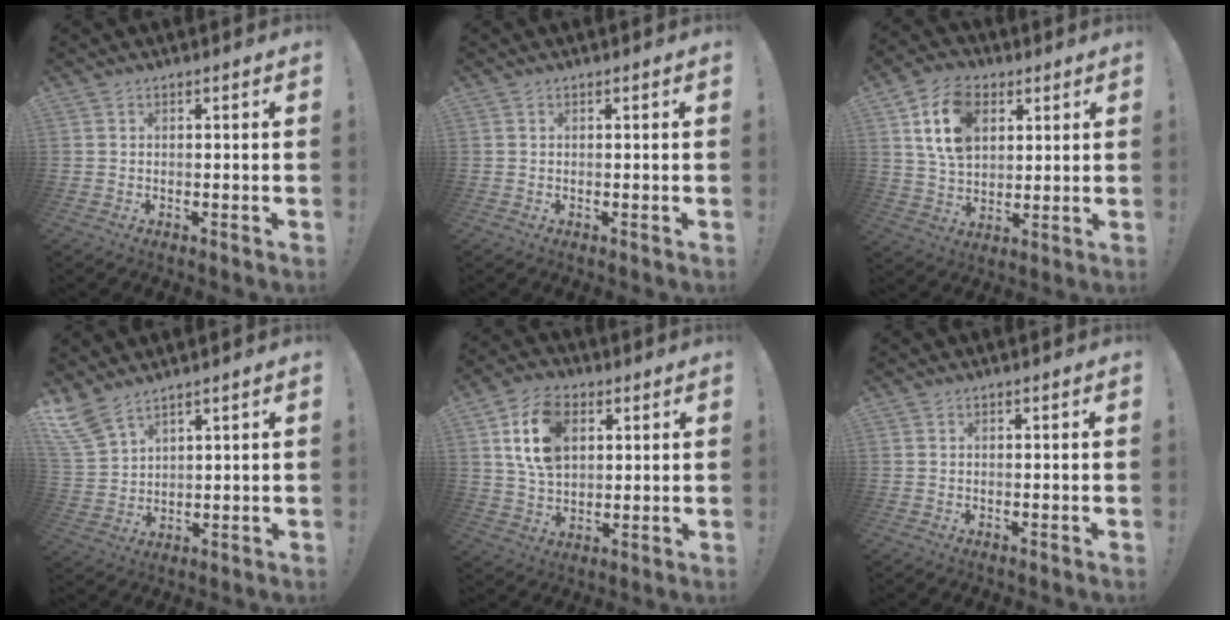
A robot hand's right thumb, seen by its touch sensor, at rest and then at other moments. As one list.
[{"total": 0.0}, {"total": 14.9, "force": [5.9, 10.5, 8.8], "torque": [-0.151, -0.006, 0.115]}, {"total": 7.8, "force": [6.3, 3.1, 3.5], "torque": [-0.085, -0.034, 0.124]}, {"total": 15.1, "force": [5.3, 10.3, 9.7], "torque": [-0.184, -0.004, 0.100]}, {"total": 0.0}]